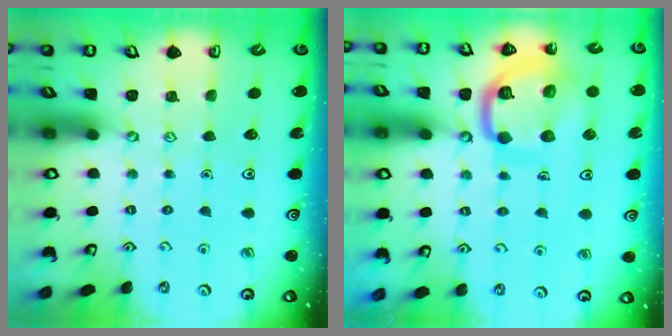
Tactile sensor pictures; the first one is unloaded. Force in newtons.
{"total": 15.0, "press": 14.9, "slide": 1.6}